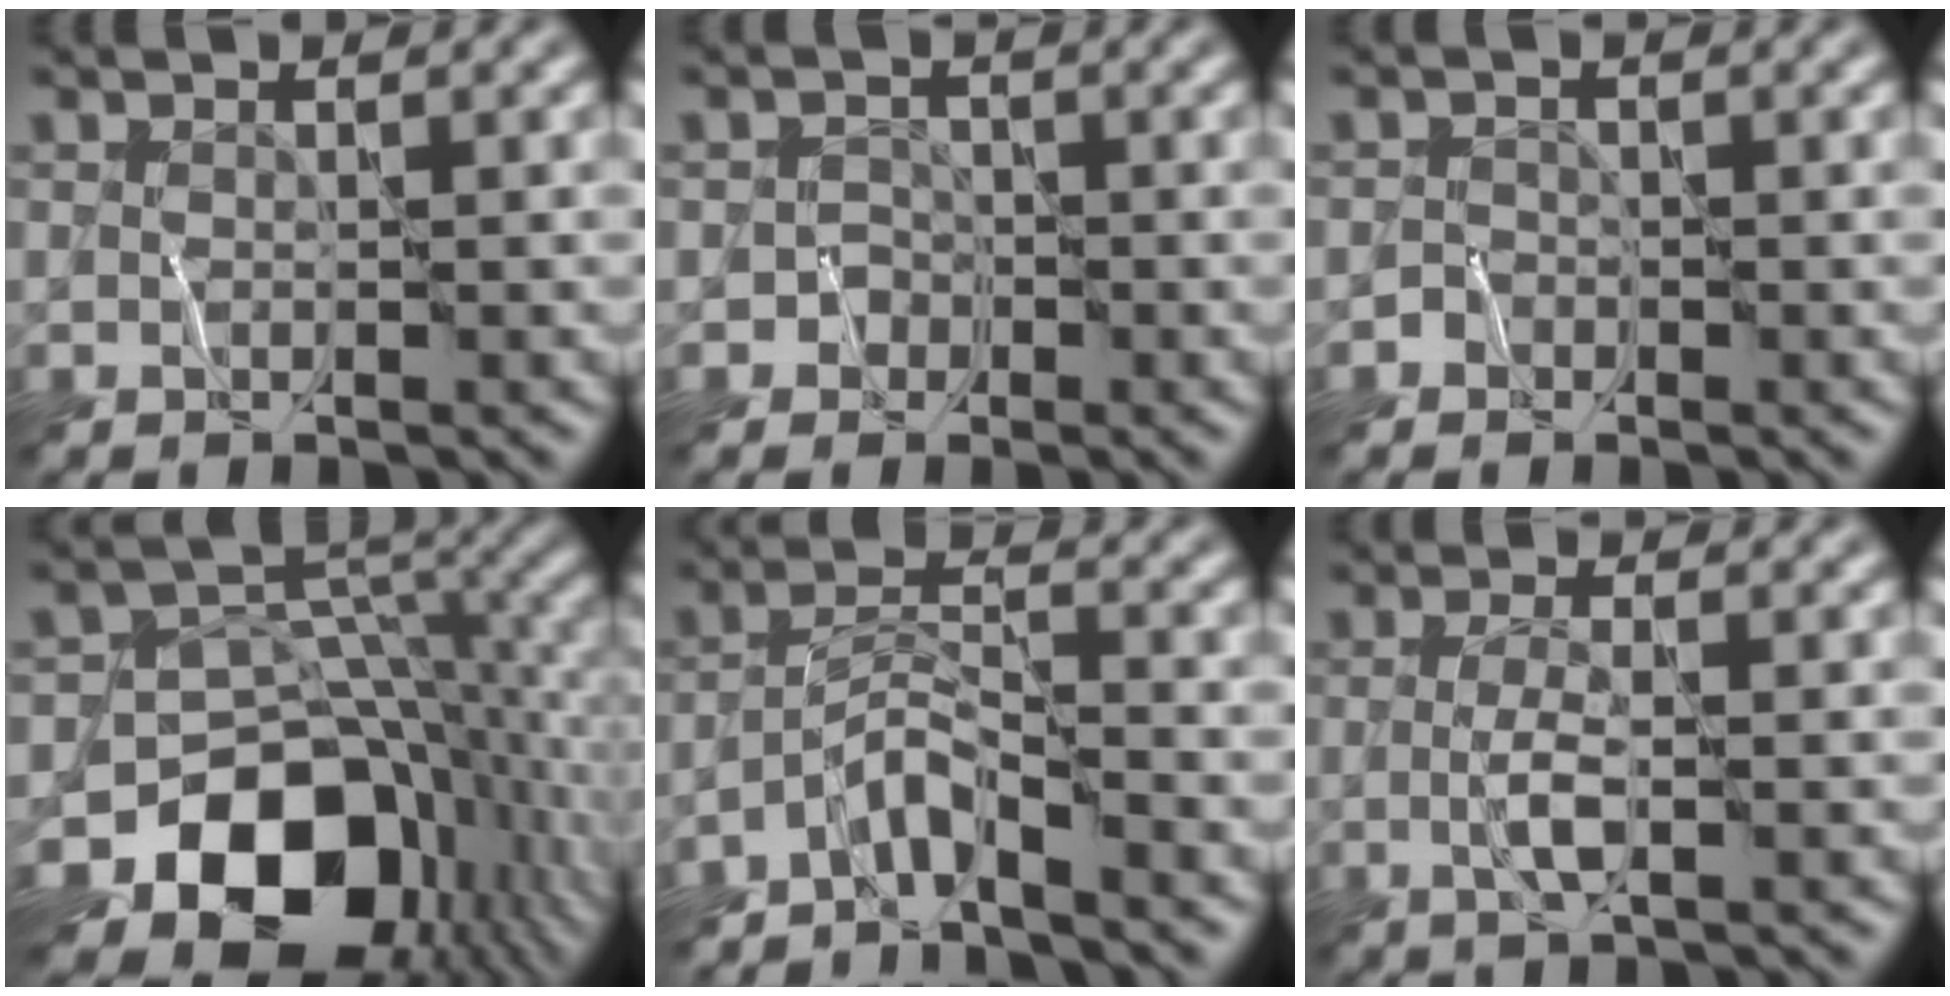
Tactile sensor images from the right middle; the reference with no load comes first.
{"total": 1.2, "force": [-0.7, 1.0, -0.3], "torque": [0.019, 0.008, -0.018]}
{"total": 0.8, "force": [-0.6, 0.5, -0.4], "torque": [0.016, 0.008, -0.013]}
{"total": 14.6, "force": [-7.1, 10.3, 7.6], "torque": [-0.123, -0.011, -0.112]}
{"total": 3.2, "force": [-2.8, 0.4, 1.6], "torque": [-0.027, 0.012, -0.063]}
{"total": 2.3, "force": [-0.3, 0.3, 2.3], "torque": [-0.049, 0.000, -0.012]}